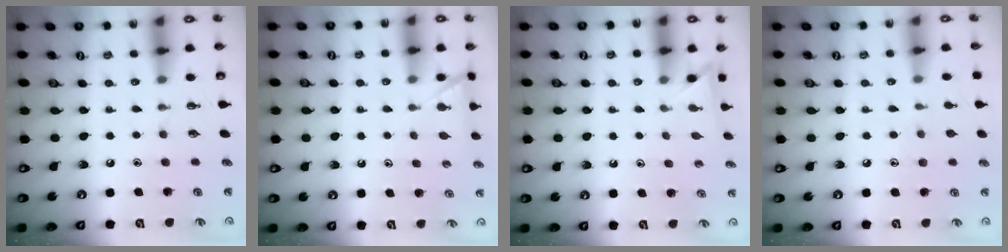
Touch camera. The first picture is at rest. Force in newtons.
{"total": 3.6, "press": 3.6, "slide": 0.3}
{"total": 2.3, "press": 2.3, "slide": 0.2}
{"total": 7.3, "press": 7.2, "slide": 0.7}